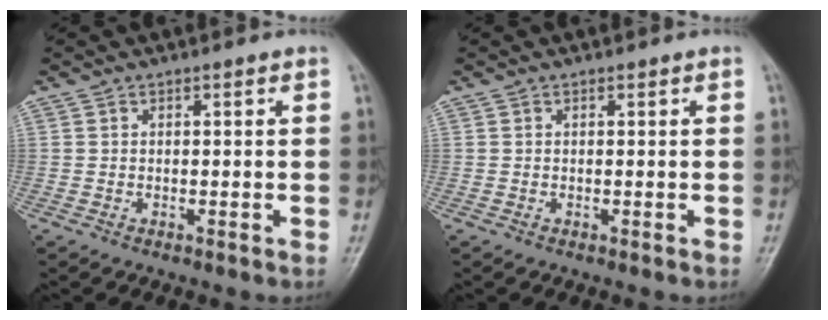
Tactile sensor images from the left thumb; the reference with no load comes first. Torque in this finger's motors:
{"motor_torque": [0.00, 0.00, -0.10, -0.10, 0.00]}